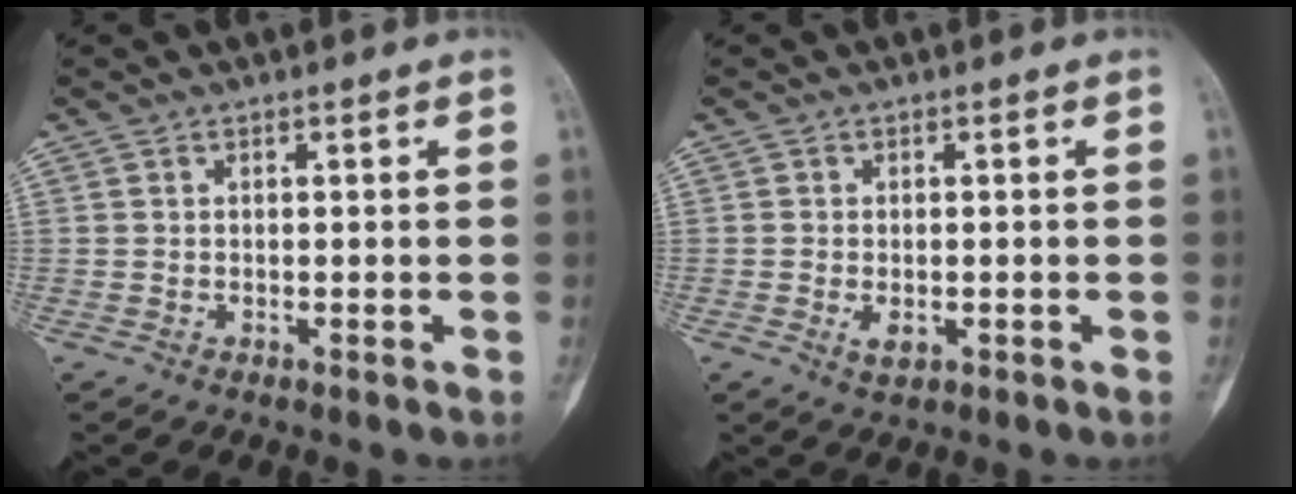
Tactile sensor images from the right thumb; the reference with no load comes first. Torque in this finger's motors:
{"motor_torque": [-0.11, 0.35, -0.13, 0.13, -0.07]}